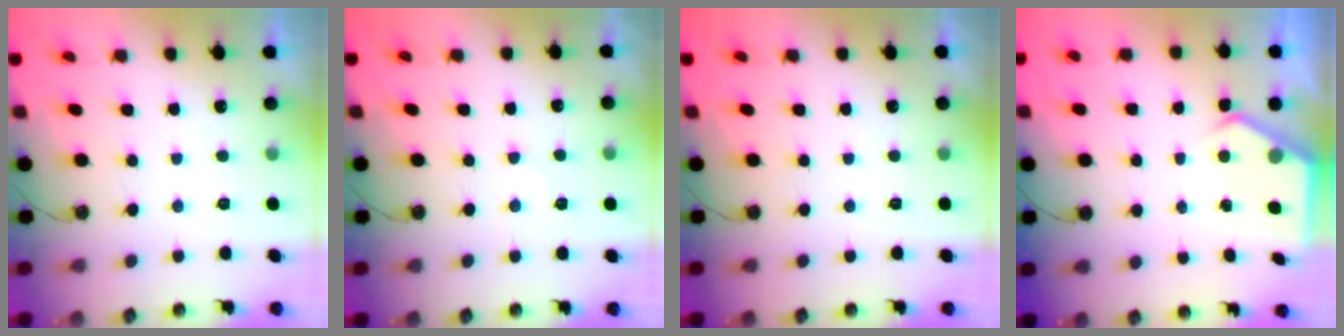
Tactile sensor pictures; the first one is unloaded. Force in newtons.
{"total": 6.0, "press": 5.9, "slide": 0.9}
{"total": 0.0}
{"total": 3.3, "press": 3.3, "slide": 0.5}